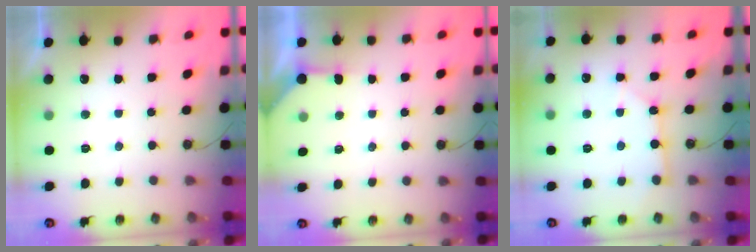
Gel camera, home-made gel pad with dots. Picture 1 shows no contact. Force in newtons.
{"total": 2.8, "press": 2.8, "slide": 0.4}
{"total": 3.2, "press": 3.2, "slide": 0.2}